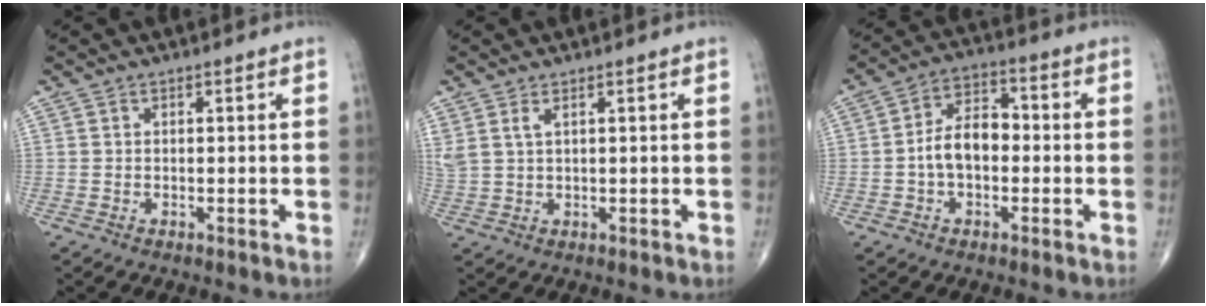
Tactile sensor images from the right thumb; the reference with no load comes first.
{"total": 3.2, "force": [1.7, 1.1, 2.5], "torque": [-0.066, 0.006, 0.044]}
{"total": 8.4, "force": [-1.1, 5.3, 6.5], "torque": [-0.099, 0.033, -0.030]}